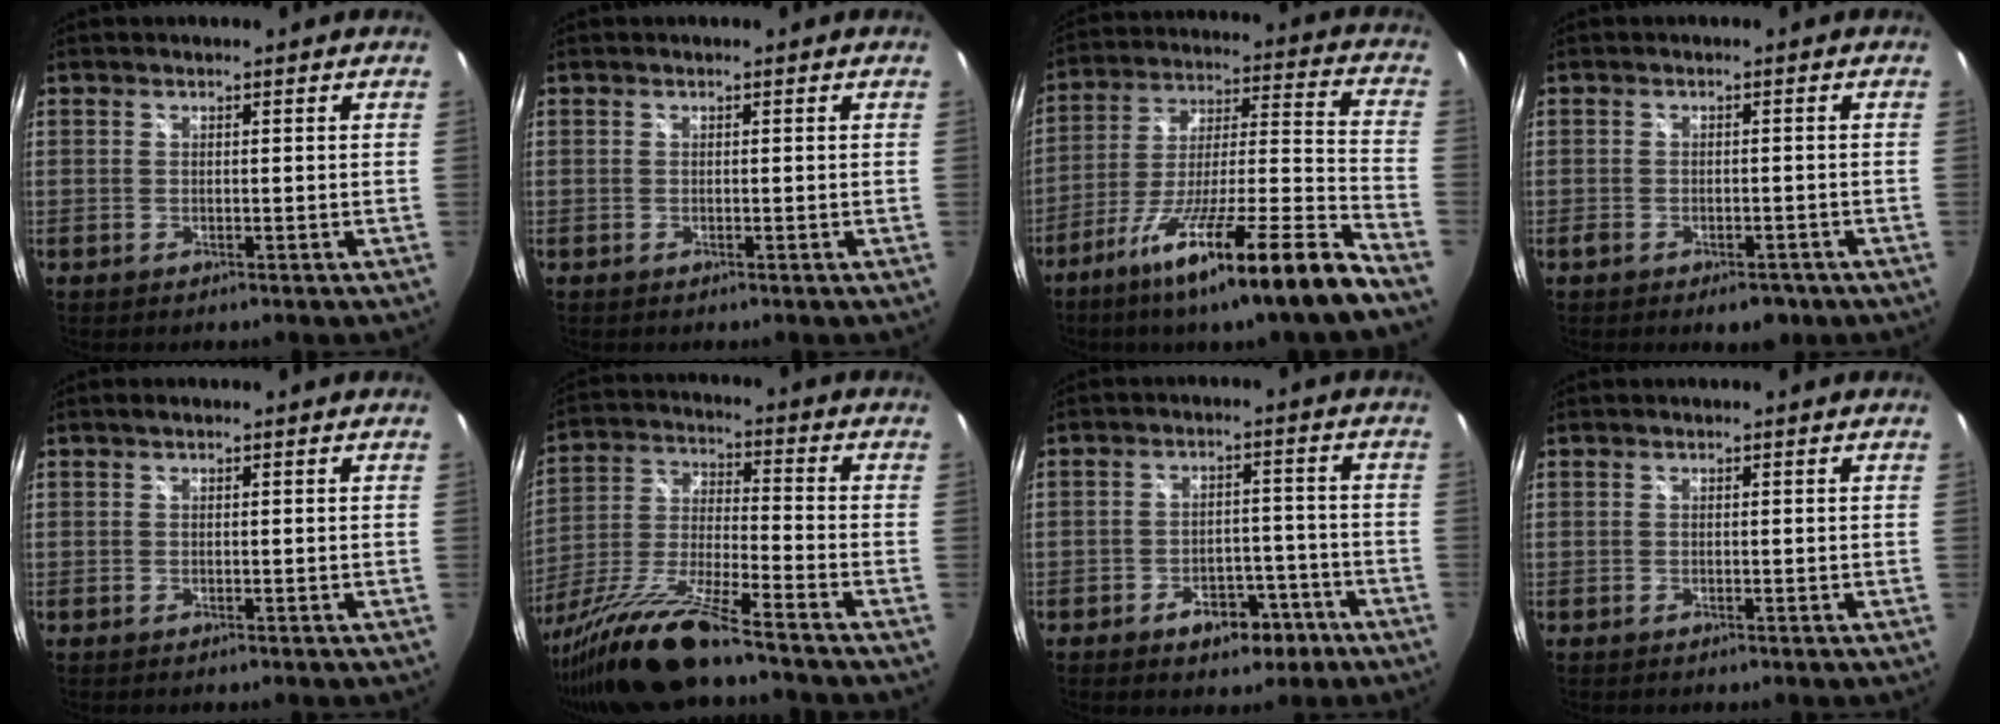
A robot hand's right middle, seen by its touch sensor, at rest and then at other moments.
{"total": 0.0}
{"total": 21.9, "force": [-15.6, -1.3, 15.3], "torque": [-0.240, -0.041, -0.253]}
{"total": 5.2, "force": [-3.5, 2.6, 2.9], "torque": [-0.050, -0.004, -0.046]}
{"total": 0.5, "force": [0.2, 0.2, 0.4], "torque": [-0.009, 0.002, 0.001]}
{"total": 16.8, "force": [-13.9, -0.7, 9.3], "torque": [-0.193, -0.036, -0.260]}
{"total": 7.6, "force": [-4.8, 4.4, 4.0], "torque": [-0.071, 0.014, -0.053]}
{"total": 0.0}